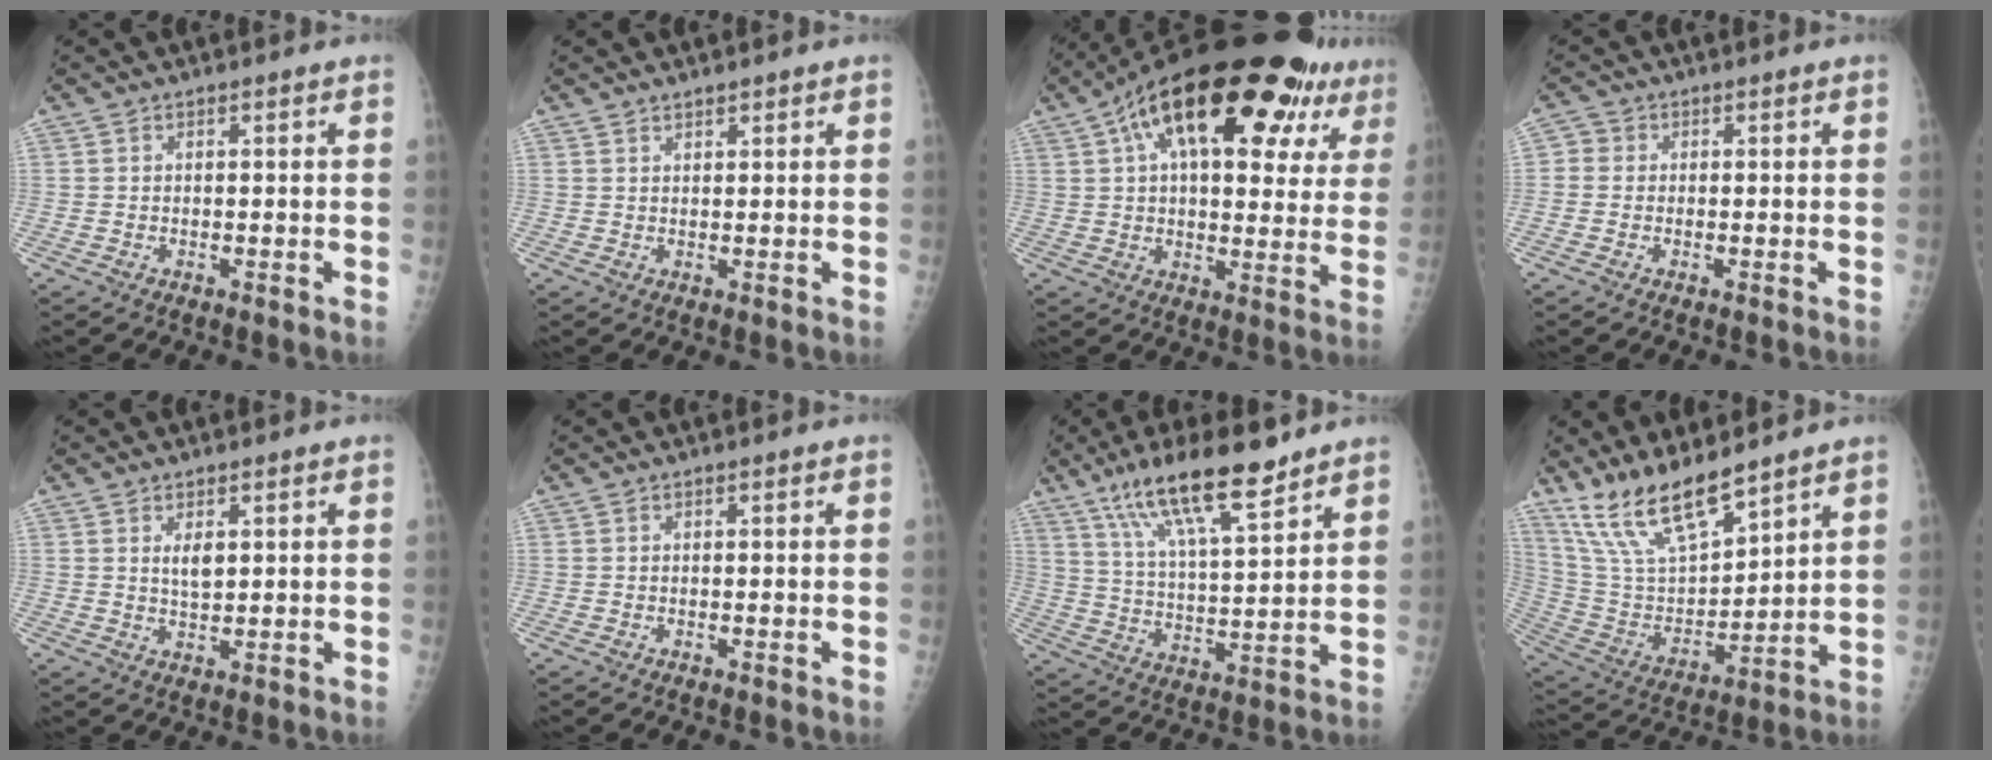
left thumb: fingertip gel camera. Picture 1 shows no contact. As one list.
[{"total": 1.2, "force": [1.2, 0.3, 0.1], "torque": [0.006, -0.010, 0.020]}, {"total": 28.0, "force": [14.3, 11.8, 21.1], "torque": [-0.297, 0.014, 0.210]}, {"total": 2.0, "force": [0.0, 1.9, 0.7], "torque": [-0.004, 0.004, -0.008]}, {"total": 2.8, "force": [1.1, 1.3, 2.2], "torque": [-0.033, -0.013, 0.024]}, {"total": 0.0}, {"total": 16.0, "force": [11.1, 3.5, 10.9], "torque": [-0.180, -0.052, 0.204]}, {"total": 15.5, "force": [12.5, 4.2, 8.2], "torque": [-0.136, -0.064, 0.254]}]